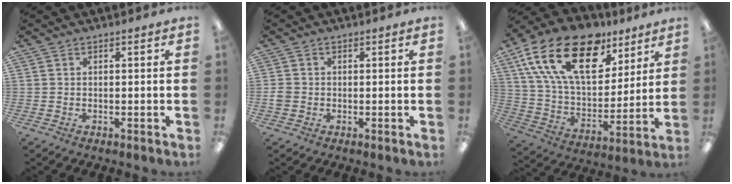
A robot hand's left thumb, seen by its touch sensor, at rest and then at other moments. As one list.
[{"total": 1.9, "force": [-0.3, 1.8, 0.7], "torque": [-0.011, 0.005, -0.007]}, {"total": 24.0, "force": [12.8, 13.2, 15.5], "torque": [-0.302, -0.054, 0.224]}]